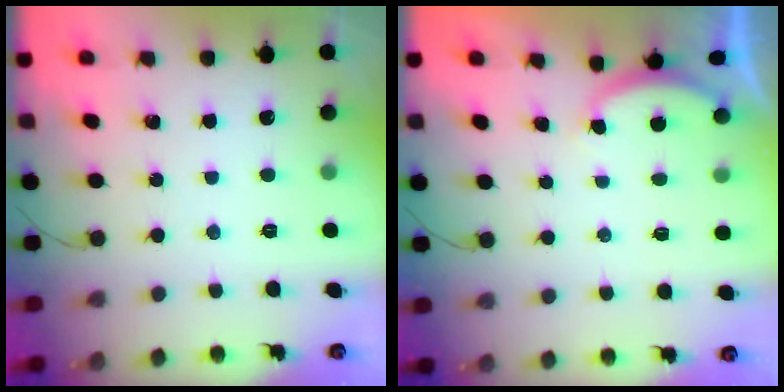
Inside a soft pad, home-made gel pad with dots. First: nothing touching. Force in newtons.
{"total": 2.9, "press": 2.8, "slide": 0.6}